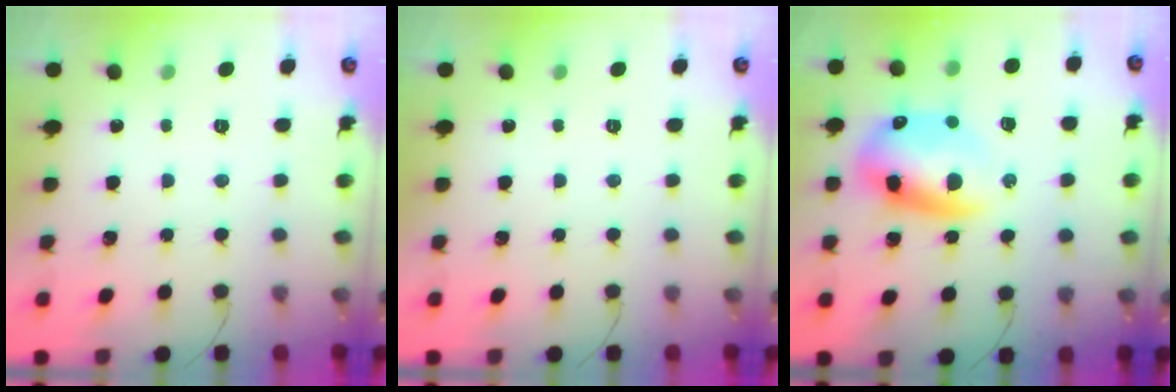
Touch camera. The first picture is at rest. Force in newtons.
{"total": 0.0}
{"total": 14.5, "press": 14.1, "slide": 3.7}